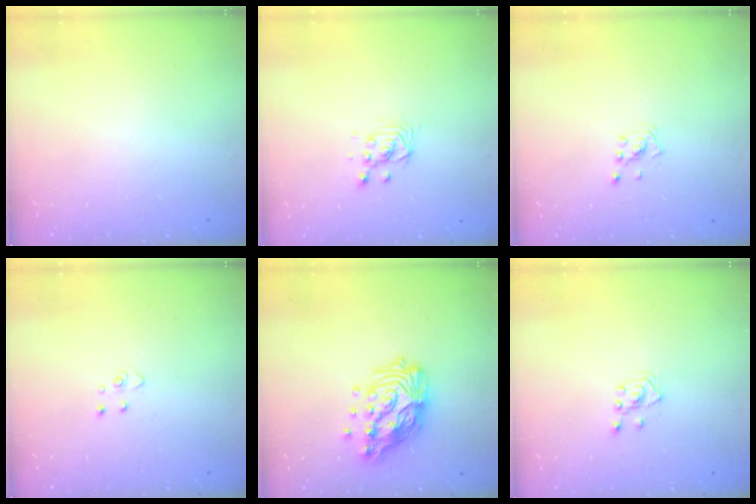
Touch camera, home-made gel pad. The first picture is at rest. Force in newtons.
{"total": 3.4, "press": 3.4, "slide": 0.2}
{"total": 2.2, "press": 2.2, "slide": 0.6}
{"total": 3.2, "press": 3.2, "slide": 0.4}
{"total": 15.2, "press": 15.1, "slide": 2.0}
{"total": 3.0, "press": 2.9, "slide": 0.7}